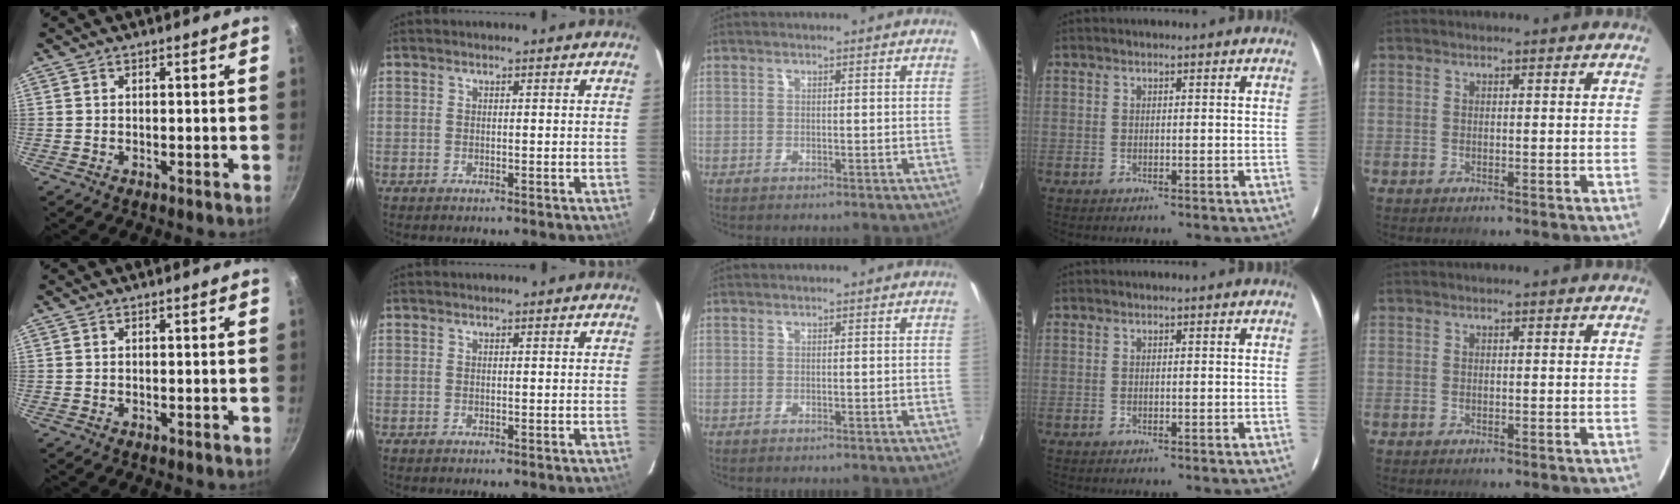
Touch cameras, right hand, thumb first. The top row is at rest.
{}